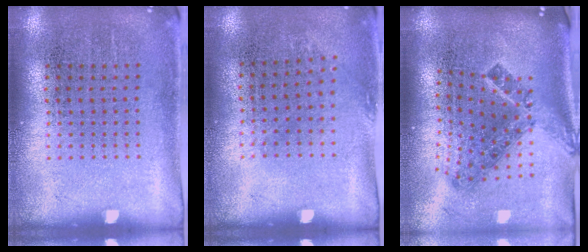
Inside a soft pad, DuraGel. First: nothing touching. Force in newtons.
{"total": 0.8, "press": 0.6, "slide": 0.5}
{"total": 1.9, "press": 1.3, "slide": 1.4}